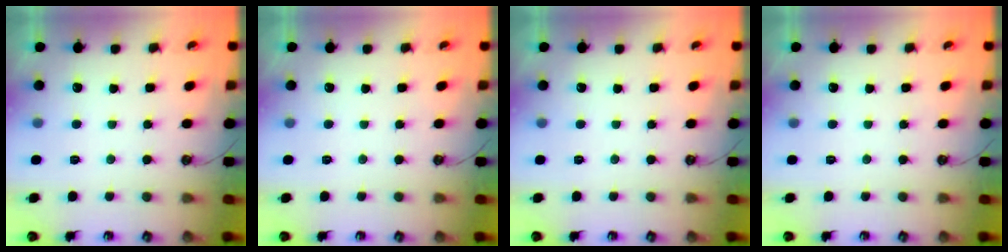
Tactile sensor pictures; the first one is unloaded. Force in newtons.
{"total": 0.0}
{"total": 0.0}
{"total": 0.0}